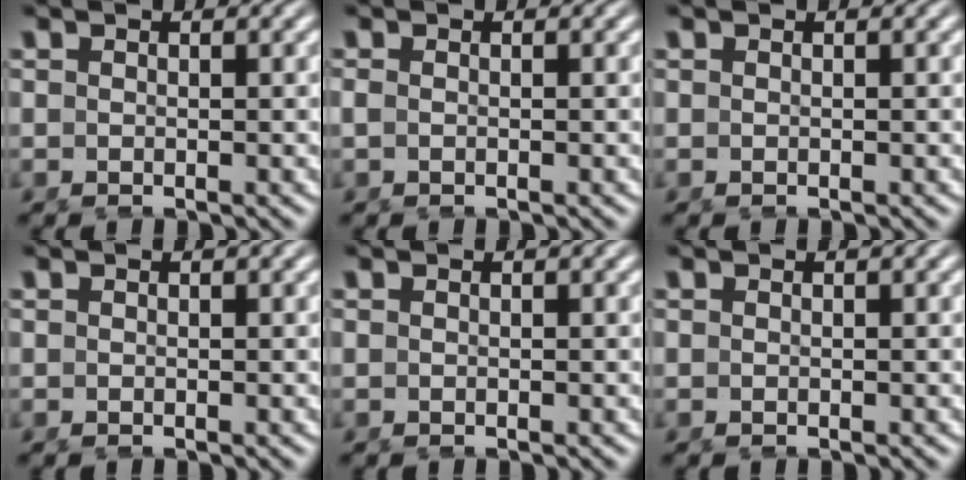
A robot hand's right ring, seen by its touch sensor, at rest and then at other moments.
{"total": 0.6, "force": [-0.4, 0.2, 0.4], "torque": [-0.013, -0.004, -0.003]}
{"total": 0.0}
{"total": 0.0}
{"total": 0.0}
{"total": 0.0}